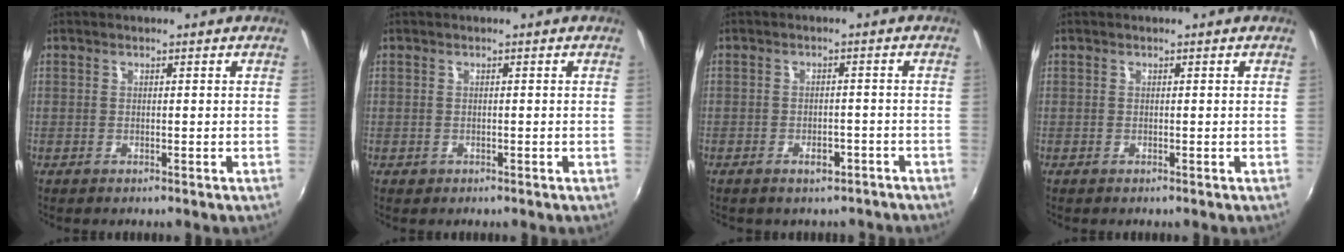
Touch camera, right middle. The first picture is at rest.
{"total": 0.6, "force": [-0.2, 0.5, 0.1], "torque": [0.000, -0.001, -0.003]}
{"total": 4.1, "force": [-3.2, 2.2, 1.4], "torque": [-0.023, 0.008, -0.030]}
{"total": 0.0}